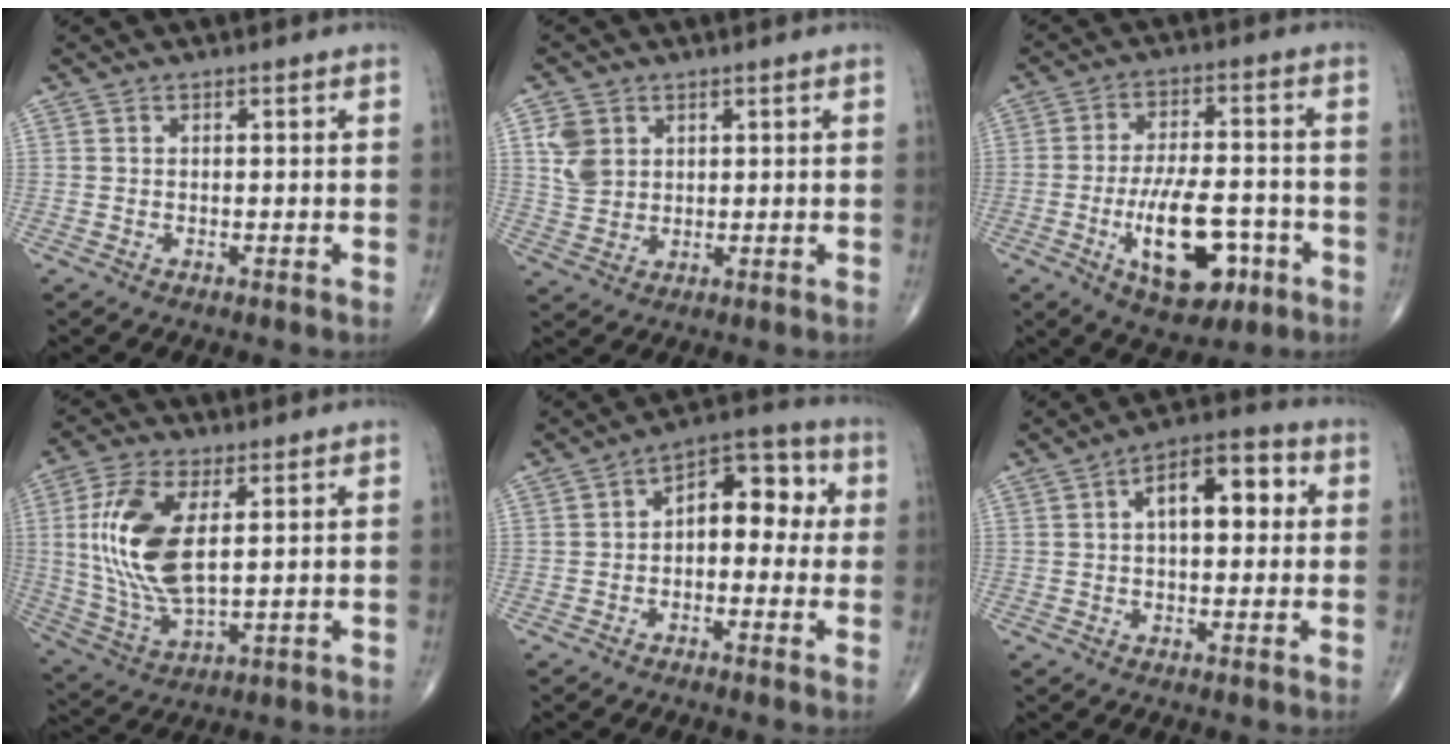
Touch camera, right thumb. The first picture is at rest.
{"total": 5.8, "force": [2.2, 4.5, 2.9], "torque": [-0.043, -0.008, 0.049]}
{"total": 14.4, "force": [-5.1, 6.8, 11.7], "torque": [-0.171, 0.020, -0.076]}
{"total": 15.5, "force": [3.0, 7.0, 13.5], "torque": [-0.287, -0.012, 0.067]}
{"total": 10.1, "force": [0.6, 6.2, 8.0], "torque": [-0.076, 0.037, -0.006]}
{"total": 10.7, "force": [2.1, 5.4, 9.0], "torque": [-0.116, 0.028, 0.023]}